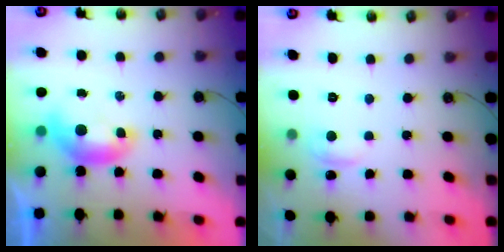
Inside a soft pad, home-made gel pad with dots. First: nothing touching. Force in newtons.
{"total": 2.5, "press": 2.5, "slide": 0.4}